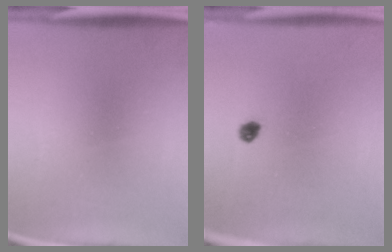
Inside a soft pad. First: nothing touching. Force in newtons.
{"total": 1.7}